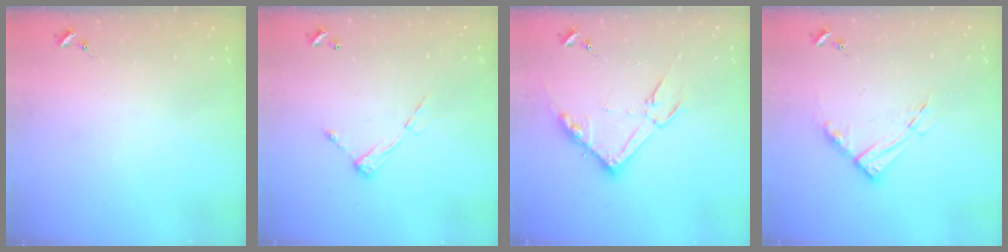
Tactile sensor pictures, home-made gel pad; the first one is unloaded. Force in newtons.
{"total": 8.2, "press": 8.2, "slide": 0.5}
{"total": 14.8, "press": 14.8, "slide": 0.4}
{"total": 9.6, "press": 9.5, "slide": 1.1}